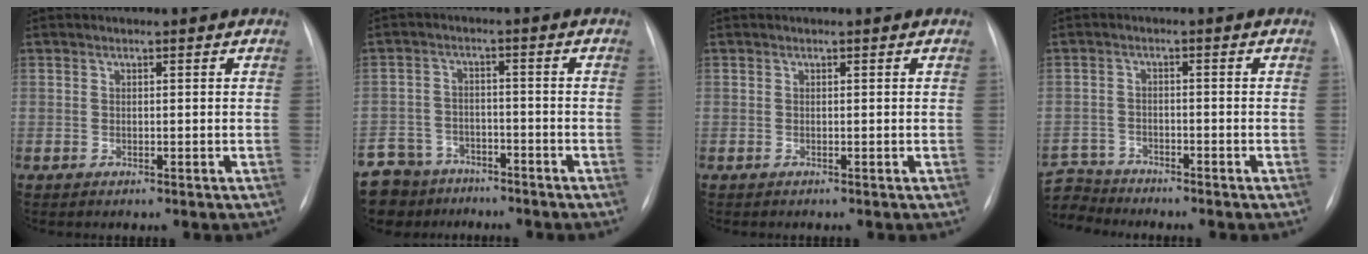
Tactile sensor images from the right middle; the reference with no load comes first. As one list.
[{"total": 10.5, "force": [-8.2, 6.3, 1.3], "torque": [-0.035, 0.016, -0.127]}, {"total": 0.0}, {"total": 6.1, "force": [-5.9, 1.4, -0.6], "torque": [0.012, 0.003, -0.116]}]